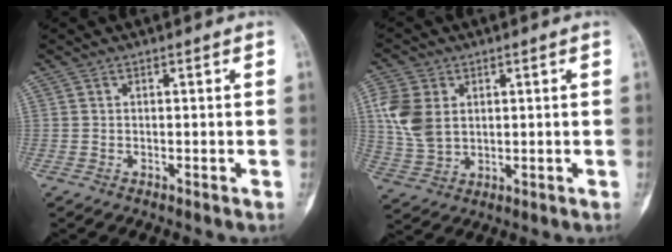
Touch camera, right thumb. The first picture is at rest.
{"total": 9.5, "force": [2.1, 6.8, 6.3], "torque": [-0.128, -0.004, 0.047]}